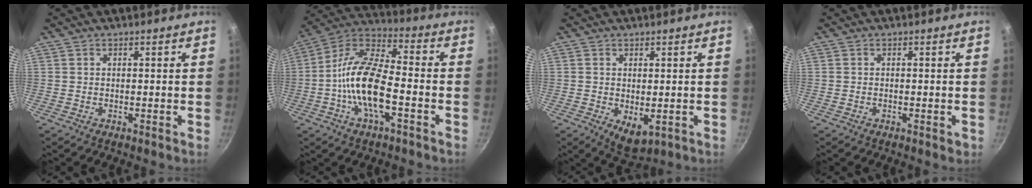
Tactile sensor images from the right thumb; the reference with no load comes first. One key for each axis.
{"total": 16.0, "fx": -4.0, "fy": 6.7, "fz": 13.9, "tx": -0.257, "ty": 0.040, "tz": -0.096}
{"total": 5.0, "fx": -0.5, "fy": 2.9, "fz": 4.1, "tx": -0.054, "ty": -0.013, "tz": 0.002}
{"total": 0.8, "fx": -0.3, "fy": 0.4, "fz": 0.6, "tx": -0.007, "ty": 0.002, "tz": -0.005}